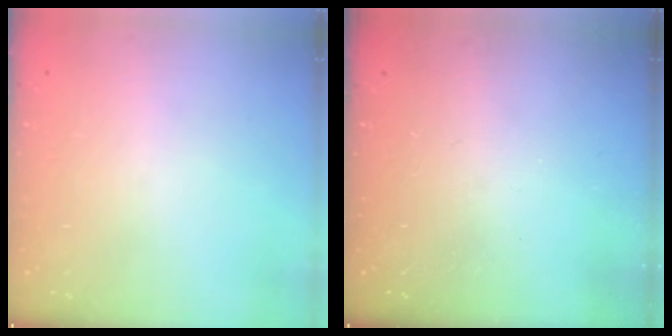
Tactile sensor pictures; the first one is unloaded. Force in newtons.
{"total": 0.0}